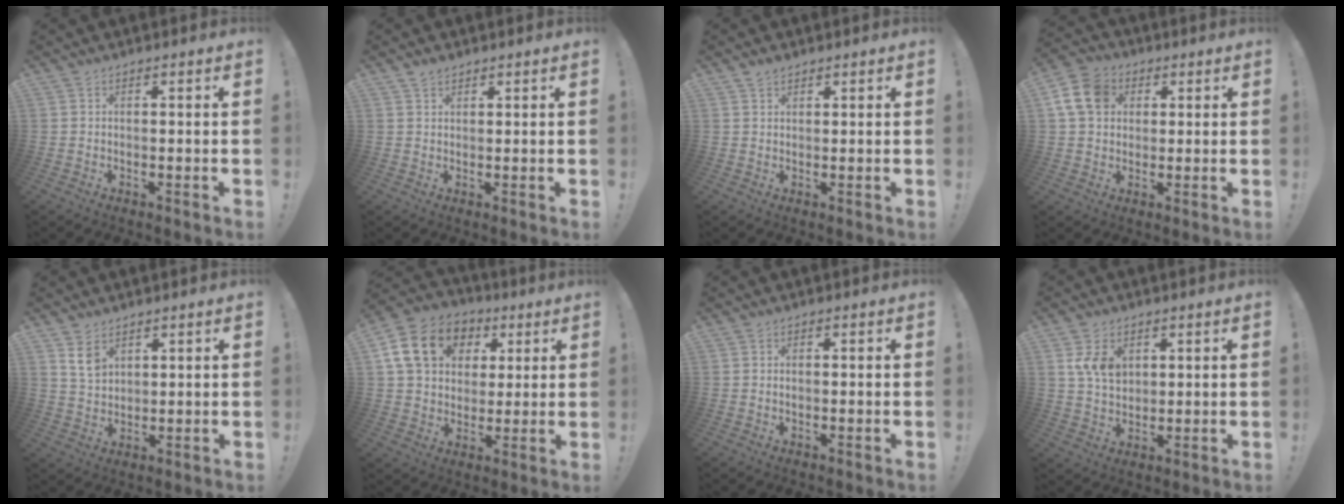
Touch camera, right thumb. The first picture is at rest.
{"total": 1.9, "force": [1.6, 0.9, 0.6], "torque": [-0.006, -0.008, 0.029]}
{"total": 1.9, "force": [1.5, 0.9, 0.6], "torque": [-0.007, -0.007, 0.028]}
{"total": 11.5, "force": [3.3, 9.1, 6.2], "torque": [-0.102, 0.002, 0.069]}
{"total": 6.0, "force": [3.5, 4.0, 2.8], "torque": [-0.035, -0.018, 0.065]}
{"total": 18.0, "force": [6.1, 13.9, 9.5], "torque": [-0.139, -0.007, 0.127]}
{"total": 0.6, "force": [0.0, 0.4, 0.5], "torque": [-0.013, 0.003, 0.000]}
{"total": 8.2, "force": [3.4, 5.8, 4.6], "torque": [-0.068, -0.011, 0.067]}